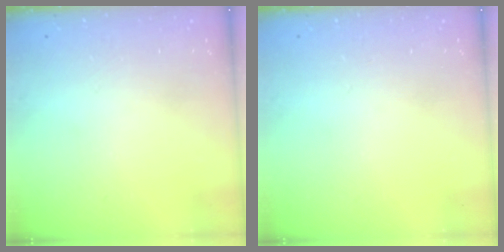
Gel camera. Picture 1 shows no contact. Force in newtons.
{"total": 0.0}